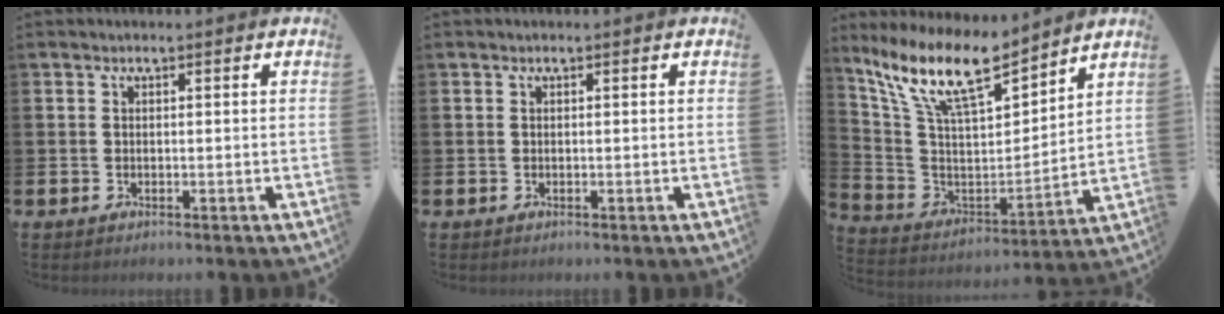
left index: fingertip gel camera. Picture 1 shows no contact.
{"total": 0.0}
{"total": 12.5, "force": [10.3, 3.0, 6.4], "torque": [-0.165, -0.058, 0.183]}